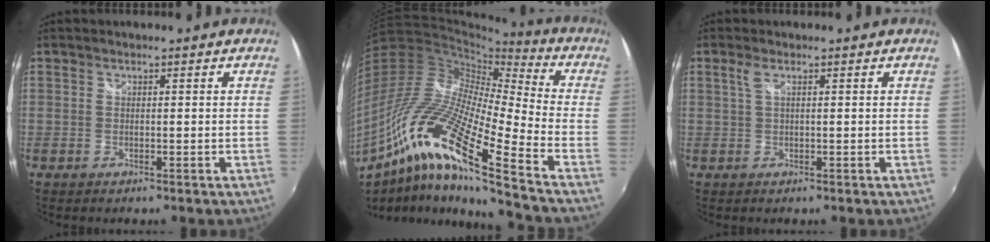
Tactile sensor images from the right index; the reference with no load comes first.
{"total": 22.5, "force": [-12.0, 2.6, 18.8], "torque": [-0.330, -0.043, -0.246]}
{"total": 1.3, "force": [0.4, 0.1, 1.2], "torque": [-0.024, 0.003, 0.006]}